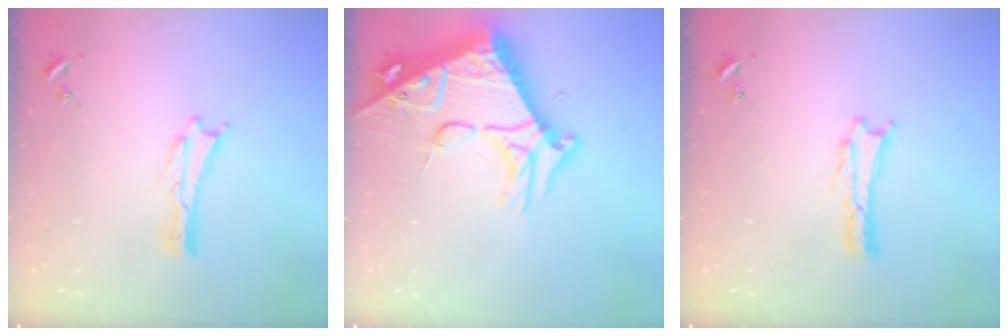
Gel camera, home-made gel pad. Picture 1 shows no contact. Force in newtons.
{"total": 12.0, "press": 11.9, "slide": 1.3}
{"total": 0.0}